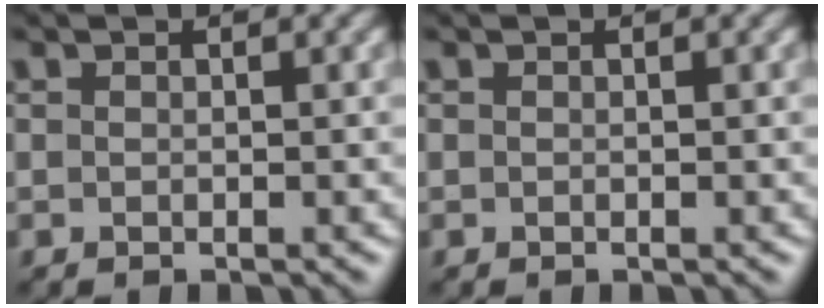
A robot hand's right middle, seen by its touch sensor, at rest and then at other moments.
{"total": 0.0}